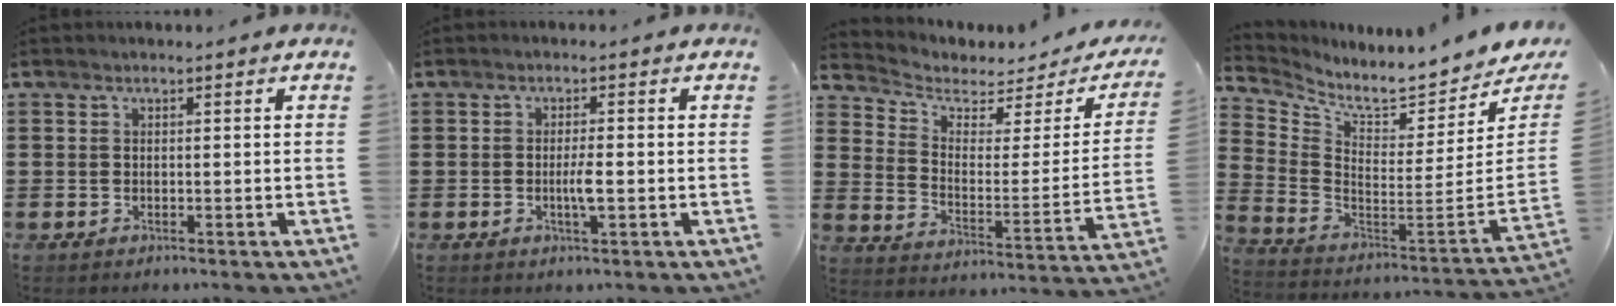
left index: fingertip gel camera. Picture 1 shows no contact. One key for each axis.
{"total": 2.8, "fx": -0.6, "fy": 0.3, "fz": 2.7, "tx": -0.049, "ty": 0.001, "tz": -0.011}
{"total": 3.6, "fx": 2.9, "fy": 1.8, "fz": 1.1, "tx": -0.046, "ty": -0.021, "tz": 0.044}
{"total": 6.1, "fx": 5.8, "fy": -0.1, "fz": 1.9, "tx": -0.065, "ty": -0.076, "tz": 0.093}